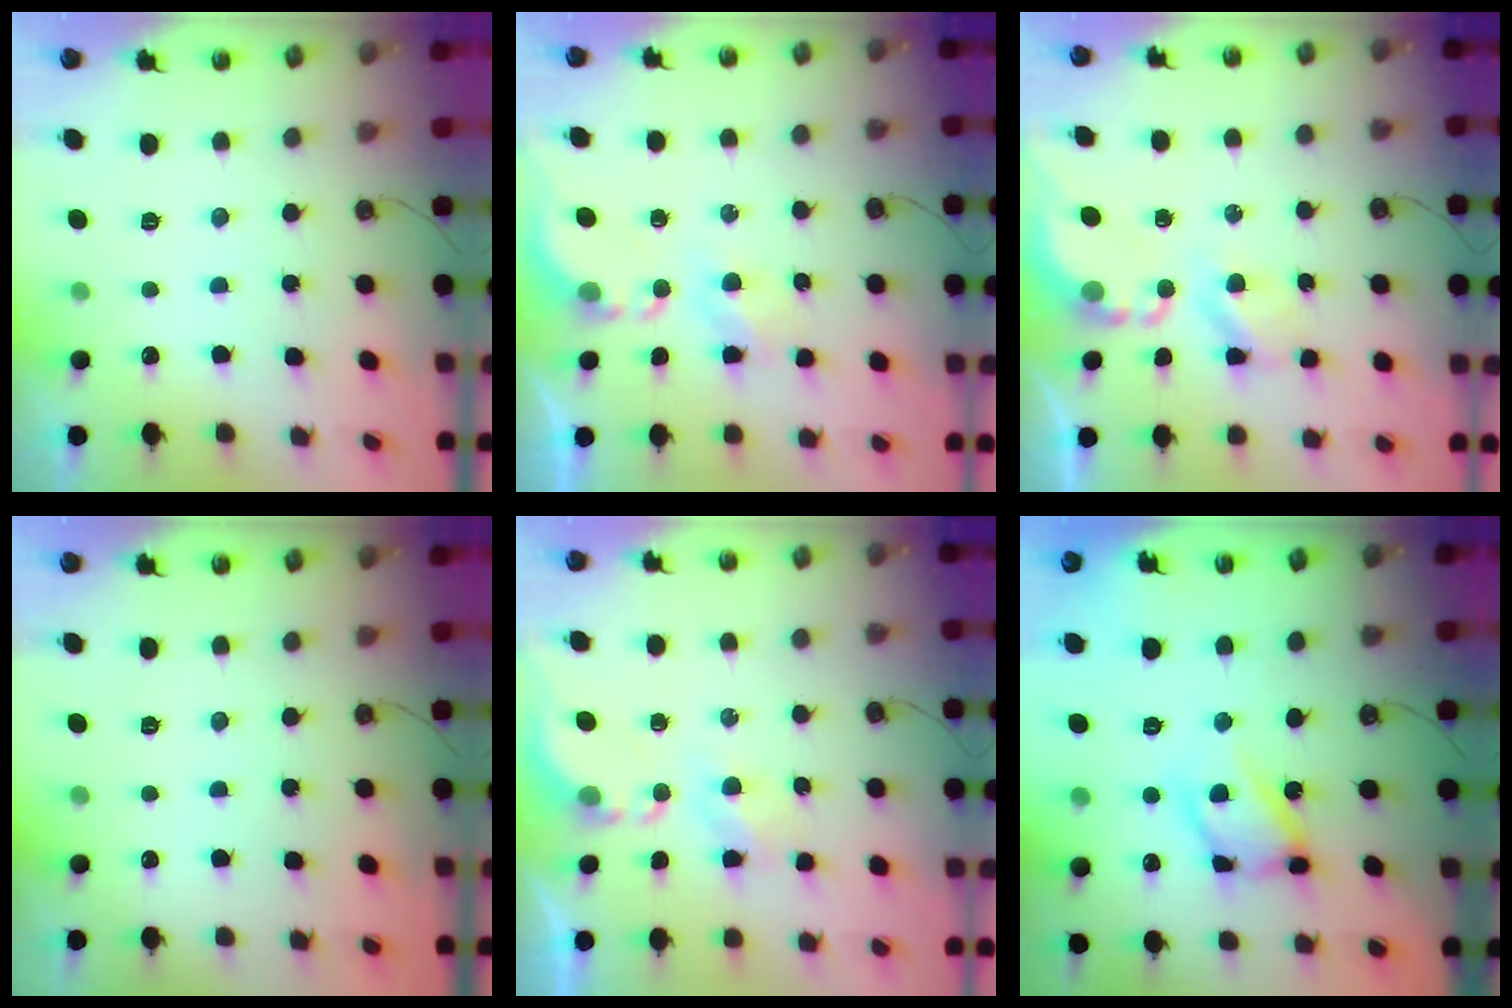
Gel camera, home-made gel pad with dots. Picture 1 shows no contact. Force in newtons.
{"total": 4.0, "press": 4.0, "slide": 0.3}
{"total": 4.4, "press": 4.4, "slide": 0.1}
{"total": 0.0}
{"total": 4.0, "press": 4.0, "slide": 0.3}
{"total": 15.3, "press": 15.2, "slide": 1.9}